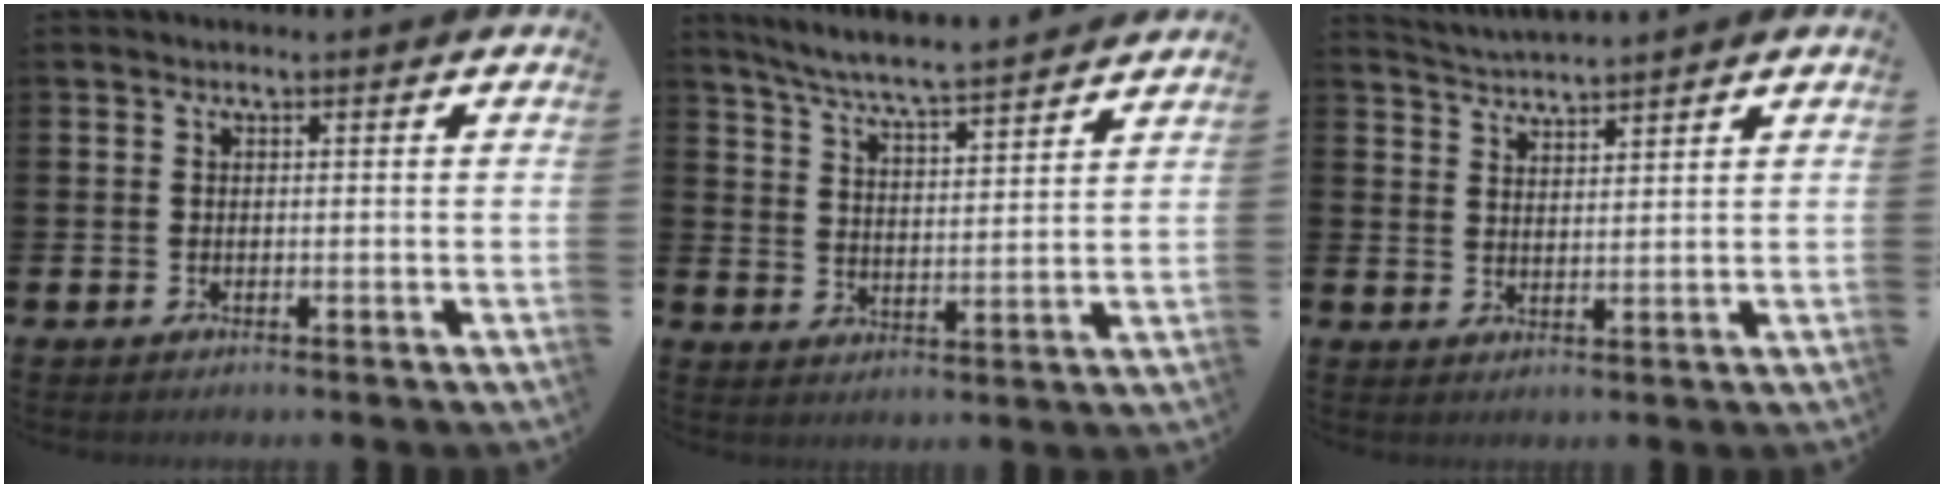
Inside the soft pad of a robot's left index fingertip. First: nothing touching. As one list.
[{"total": 6.6, "force": [6.3, -0.2, 1.9], "torque": [-0.061, -0.045, 0.107]}, {"total": 3.6, "force": [3.6, -0.2, -0.3], "torque": [-0.008, -0.018, 0.065]}]